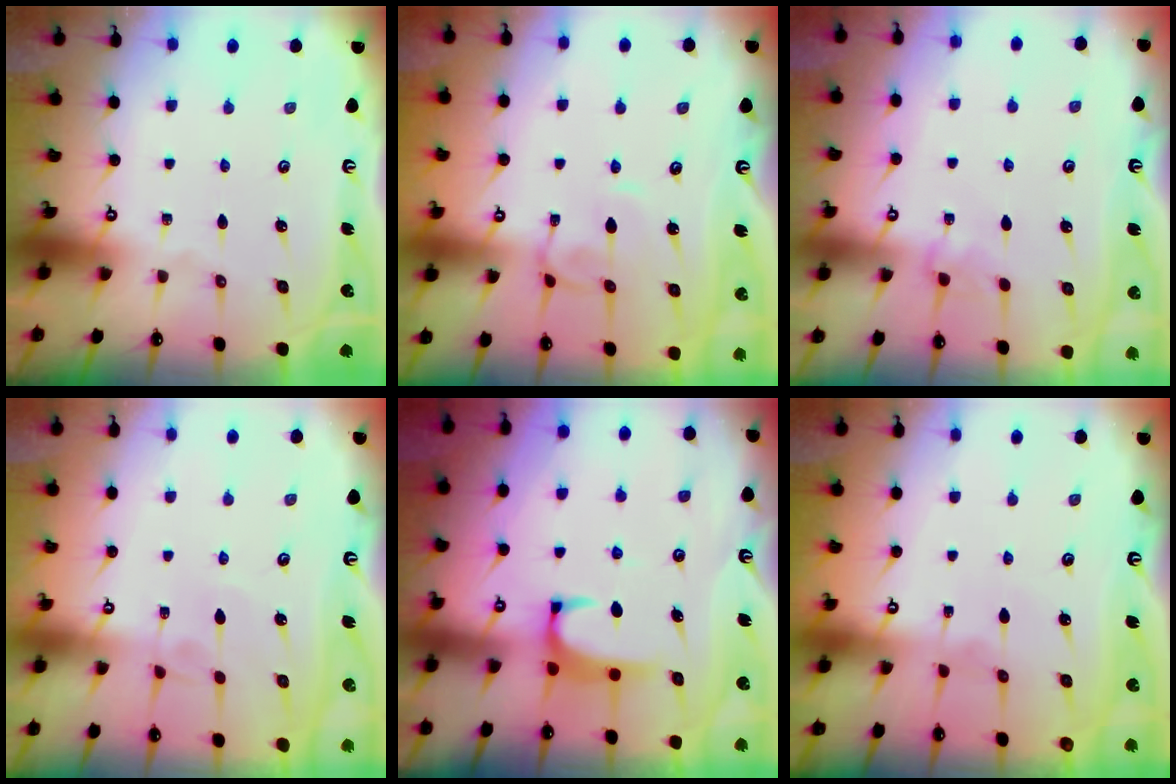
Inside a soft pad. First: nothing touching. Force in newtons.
{"total": 2.5, "press": 2.5, "slide": 0.5}
{"total": 2.4, "press": 2.4, "slide": 0.5}
{"total": 2.7, "press": 2.7, "slide": 0.4}
{"total": 1.9, "press": 1.9, "slide": 0.3}
{"total": 2.3, "press": 2.3, "slide": 0.3}